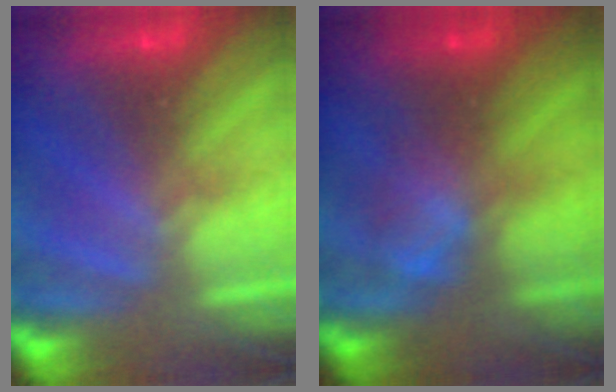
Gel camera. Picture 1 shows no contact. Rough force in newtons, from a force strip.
{"total": 2.3}